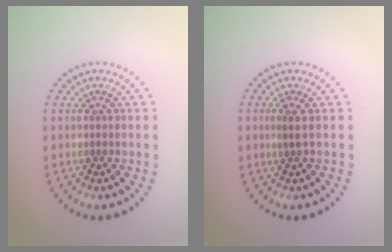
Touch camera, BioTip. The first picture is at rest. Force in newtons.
{"total": 1.1, "press": 0.8, "slide": 0.7}